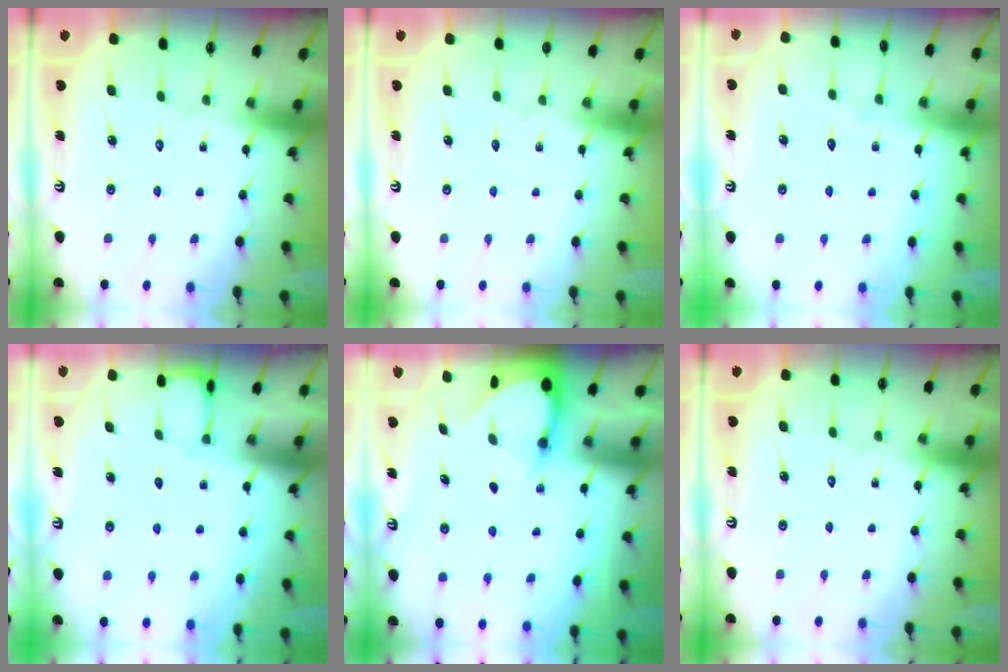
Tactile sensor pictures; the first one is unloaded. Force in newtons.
{"total": 0.0}
{"total": 2.9, "press": 2.9, "slide": 0.4}
{"total": 0.9, "press": 0.9, "slide": 0.0}
{"total": 3.1, "press": 3.1, "slide": 0.2}
{"total": 0.0}